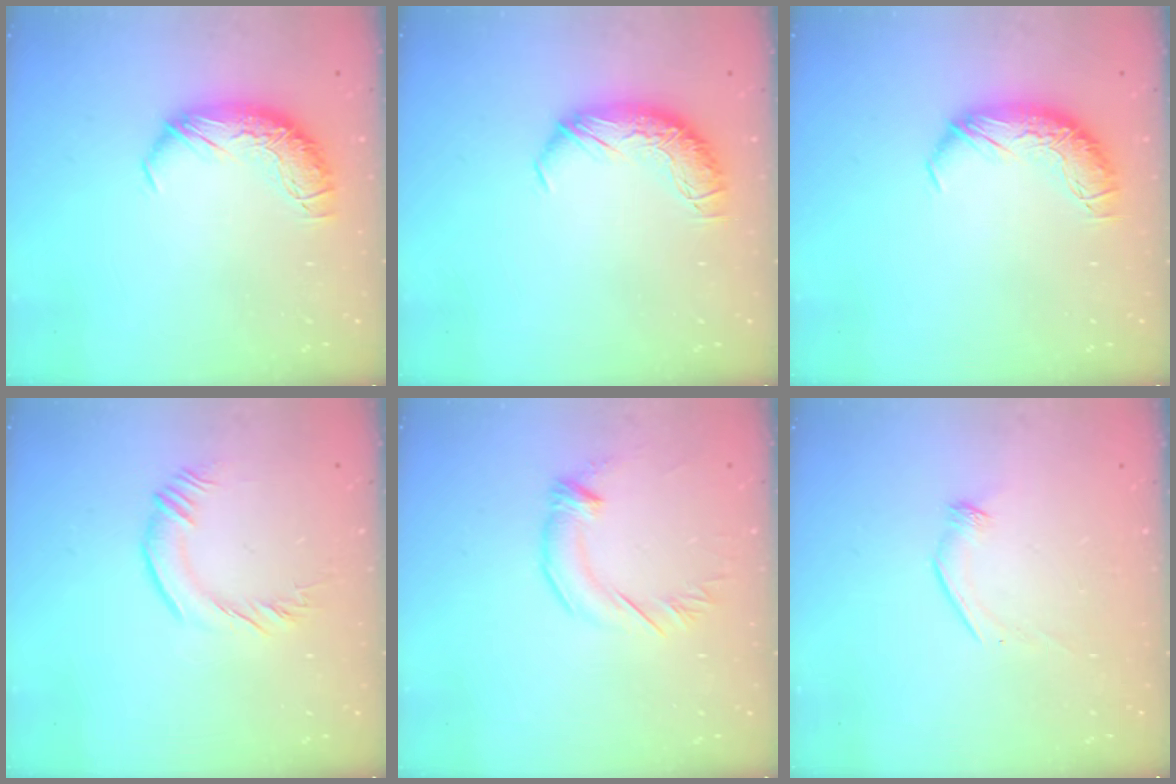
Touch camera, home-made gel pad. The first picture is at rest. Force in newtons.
{"total": 0.0}
{"total": 0.0}
{"total": 0.9, "press": 0.6, "slide": 0.7}
{"total": 2.1, "press": 2.0, "slide": 0.5}
{"total": 5.9, "press": 5.8, "slide": 1.3}